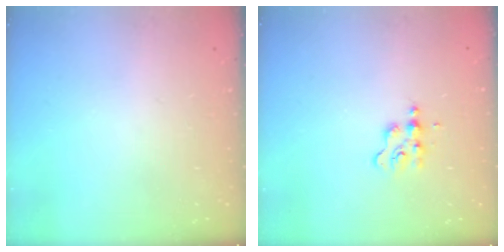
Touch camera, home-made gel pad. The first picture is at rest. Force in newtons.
{"total": 2.7, "press": 2.6, "slide": 0.4}